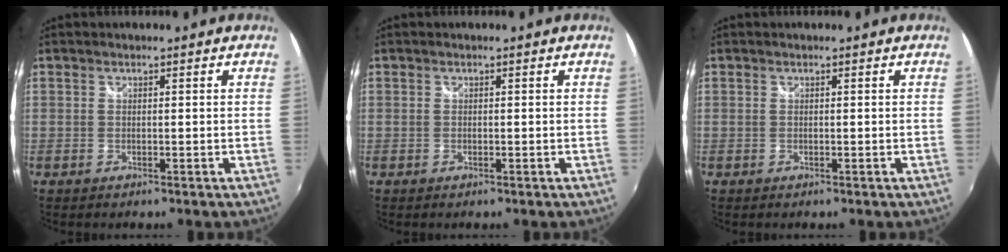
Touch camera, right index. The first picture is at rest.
{"total": 0.0}
{"total": 0.0}